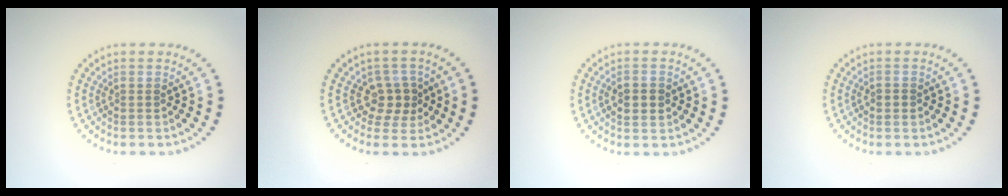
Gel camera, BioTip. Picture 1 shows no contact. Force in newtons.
{"total": 2.3, "press": 2.0, "slide": 1.1}
{"total": 2.2, "press": 2.1, "slide": 0.3}
{"total": 1.1, "press": 1.1, "slide": 0.1}